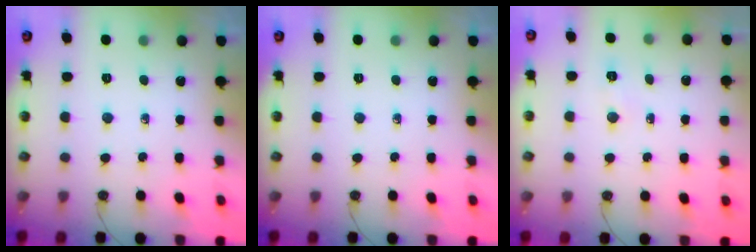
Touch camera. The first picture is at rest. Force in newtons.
{"total": 0.0}
{"total": 5.3, "press": 5.2, "slide": 0.7}